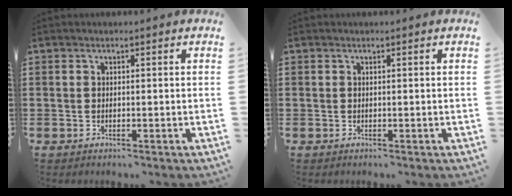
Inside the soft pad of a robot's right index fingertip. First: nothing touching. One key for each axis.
{"total": 0.0}